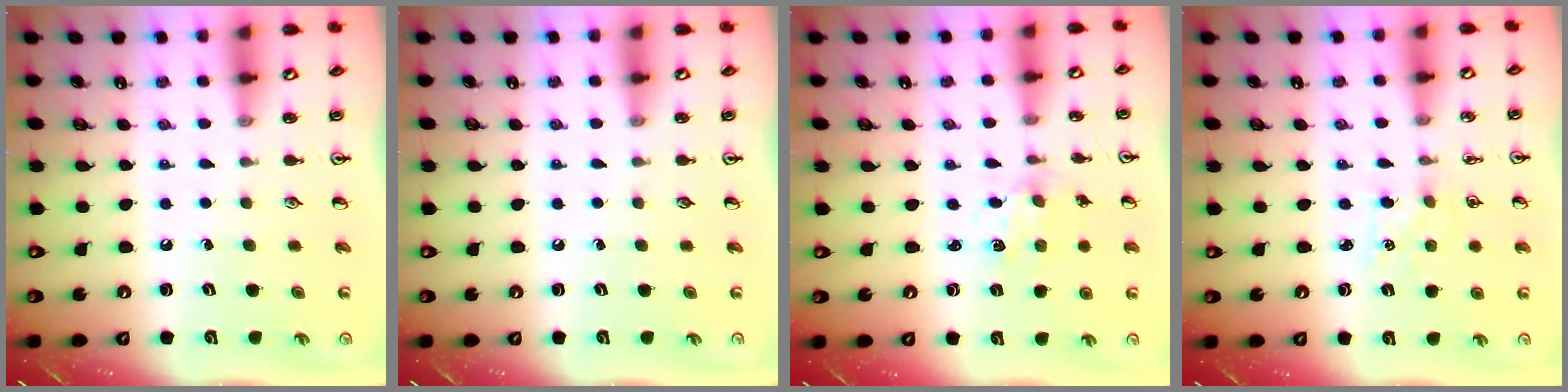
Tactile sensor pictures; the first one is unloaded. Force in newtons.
{"total": 0.0}
{"total": 2.0, "press": 2.0, "slide": 0.5}
{"total": 2.8, "press": 2.8, "slide": 0.3}